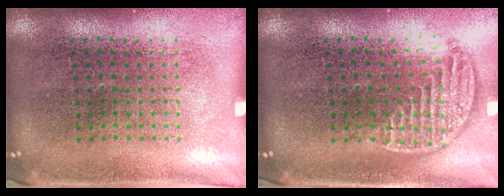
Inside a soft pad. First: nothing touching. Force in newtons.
{"total": 1.3, "press": 1.1, "slide": 0.6}